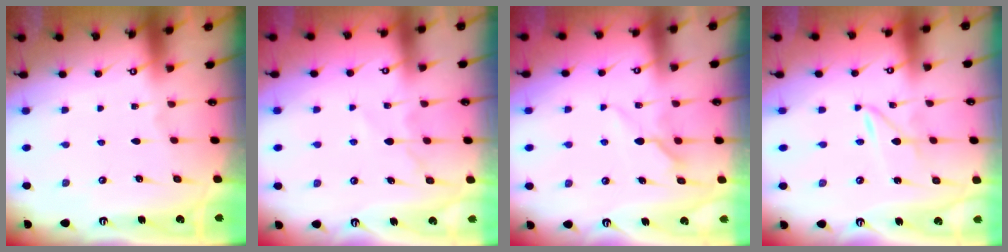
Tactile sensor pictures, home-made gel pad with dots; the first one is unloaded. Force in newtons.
{"total": 6.0, "press": 6.0, "slide": 0.5}
{"total": 6.7, "press": 6.7, "slide": 0.2}
{"total": 1.9, "press": 1.9, "slide": 0.1}